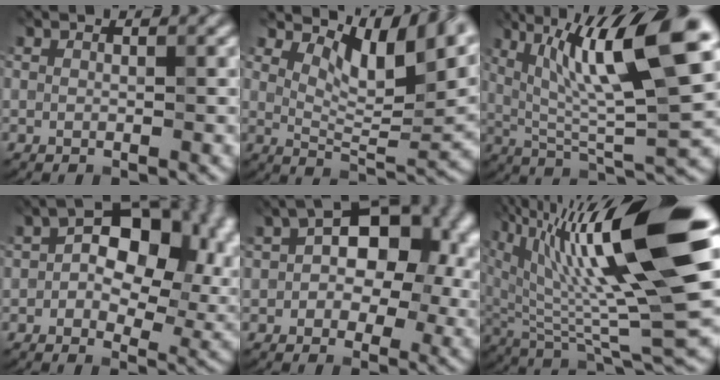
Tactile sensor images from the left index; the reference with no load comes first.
{"total": 6.9, "force": [4.0, 2.8, 4.9], "torque": [-0.085, 0.000, 0.095]}
{"total": 10.7, "force": [3.7, 1.6, 9.9], "torque": [-0.176, 0.011, 0.096]}
{"total": 13.1, "force": [2.0, 7.9, 10.2], "torque": [-0.124, 0.018, 0.055]}
{"total": 8.2, "force": [0.6, 5.3, 6.2], "torque": [-0.067, 0.027, 0.018]}
{"total": 15.9, "force": [5.0, 3.2, 14.8], "torque": [-0.271, 0.008, 0.113]}